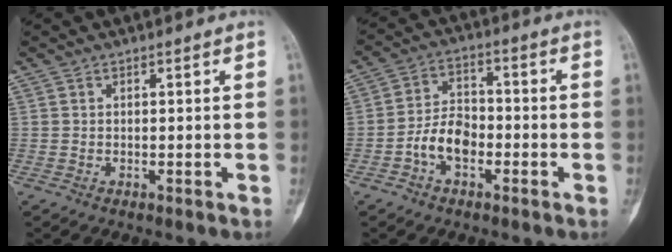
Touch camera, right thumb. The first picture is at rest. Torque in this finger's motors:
{"motor_torque": [0.21, -0.03, 0.89, -0.65, 0.04]}